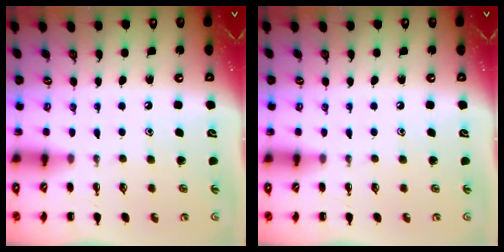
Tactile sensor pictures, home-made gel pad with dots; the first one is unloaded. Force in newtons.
{"total": 0.0}